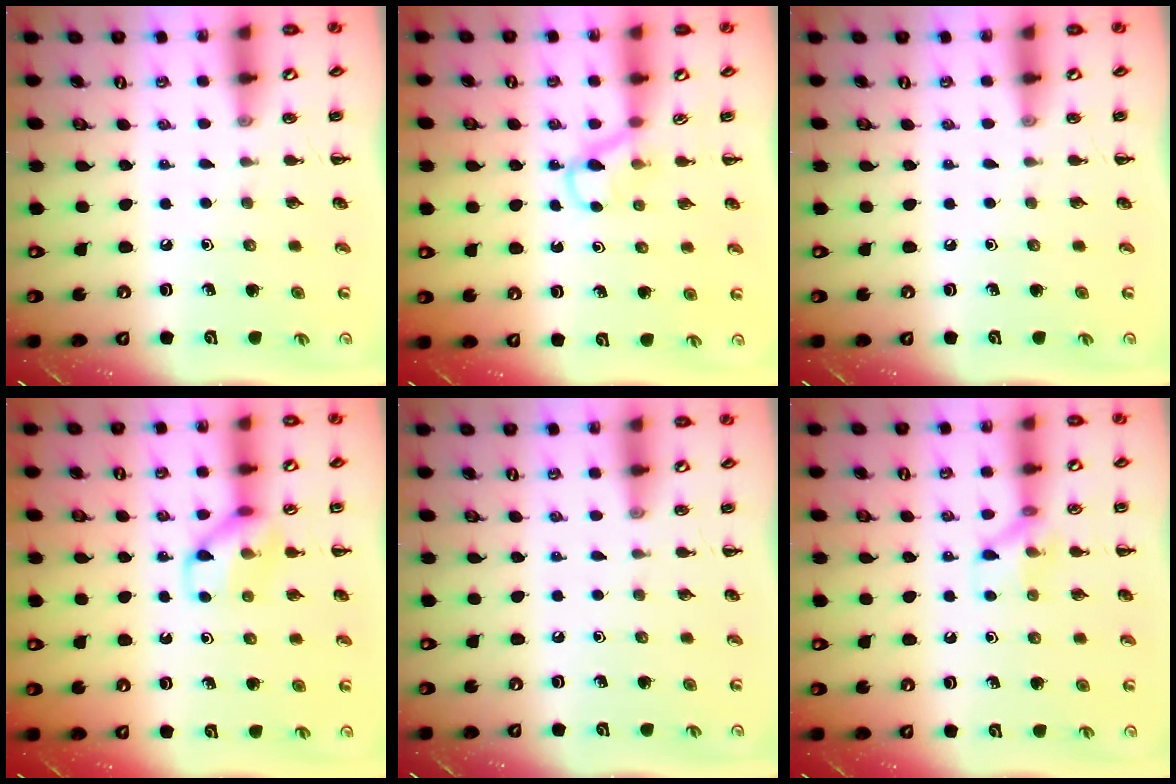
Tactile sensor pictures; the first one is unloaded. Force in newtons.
{"total": 3.3, "press": 3.1, "slide": 1.1}
{"total": 0.0}
{"total": 10.9, "press": 10.8, "slide": 1.1}
{"total": 0.0}
{"total": 6.8, "press": 6.7, "slide": 0.7}